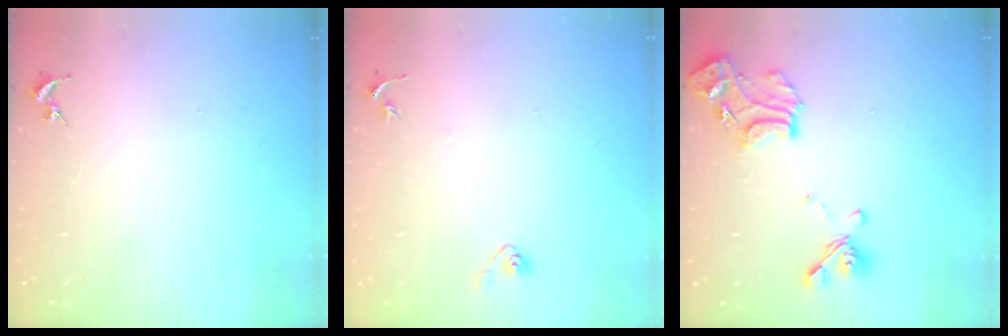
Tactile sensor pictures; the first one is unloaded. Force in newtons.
{"total": 4.5, "press": 4.4, "slide": 0.8}
{"total": 16.4, "press": 16.4, "slide": 1.4}